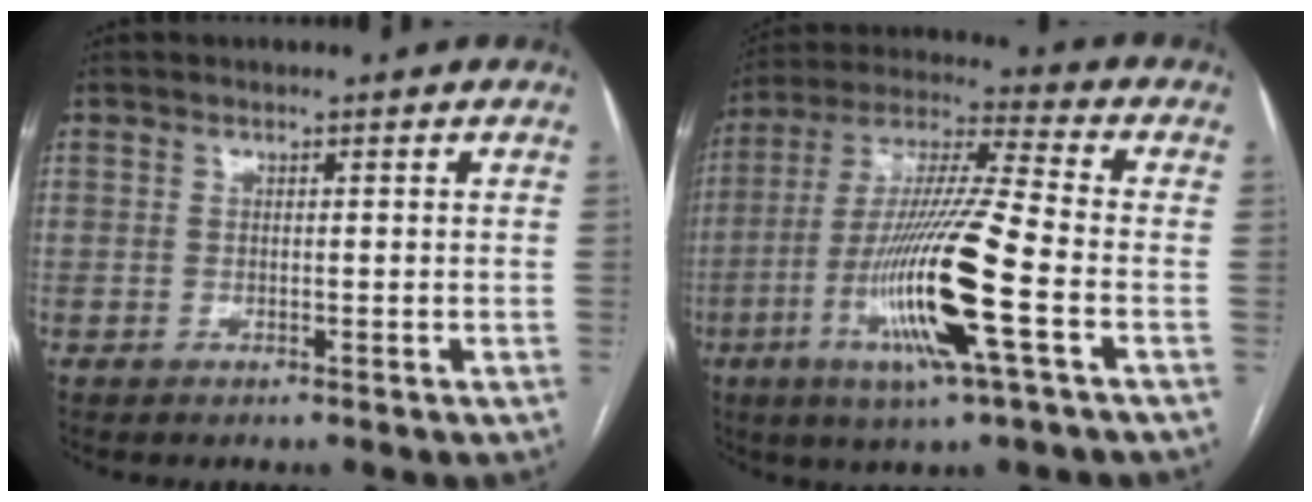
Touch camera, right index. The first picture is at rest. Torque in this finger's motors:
{"motor_torque": [1.99, -0.14, 1.05, 0.21]}